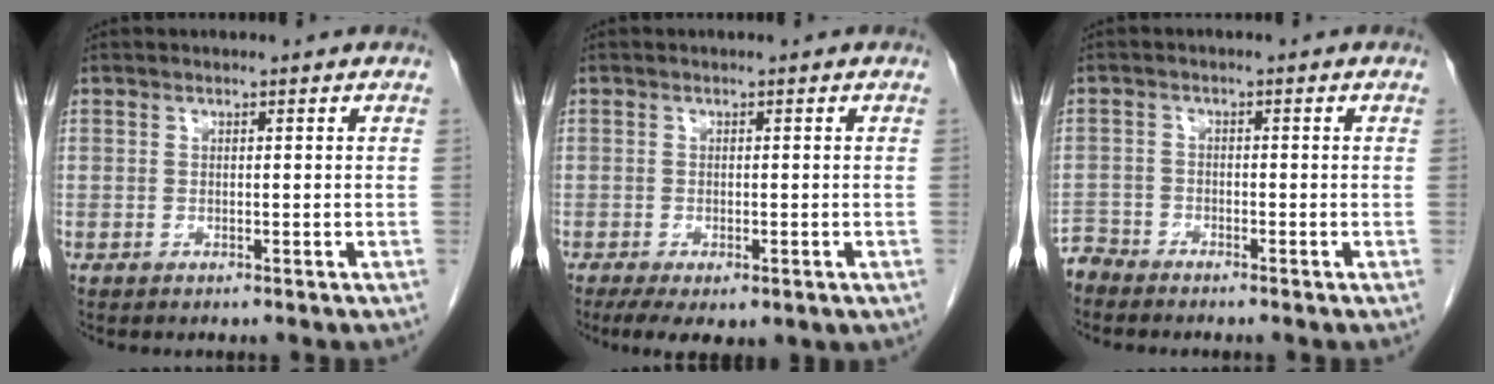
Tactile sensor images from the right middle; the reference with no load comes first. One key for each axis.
{"total": 7.3, "fx": -4.1, "fy": 3.4, "fz": 5.0, "tx": -0.080, "ty": -0.014, "tz": -0.057}
{"total": 3.0, "fx": -2.9, "fy": 0.5, "fz": -0.5, "tx": 0.013, "ty": -0.007, "tz": -0.058}